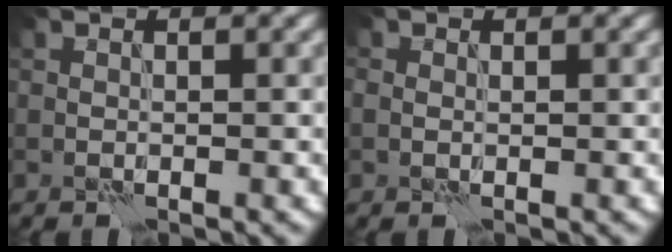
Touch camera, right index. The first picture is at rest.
{"total": 1.0, "force": [-0.1, 0.8, 0.5], "torque": [-0.009, -0.001, -0.002]}